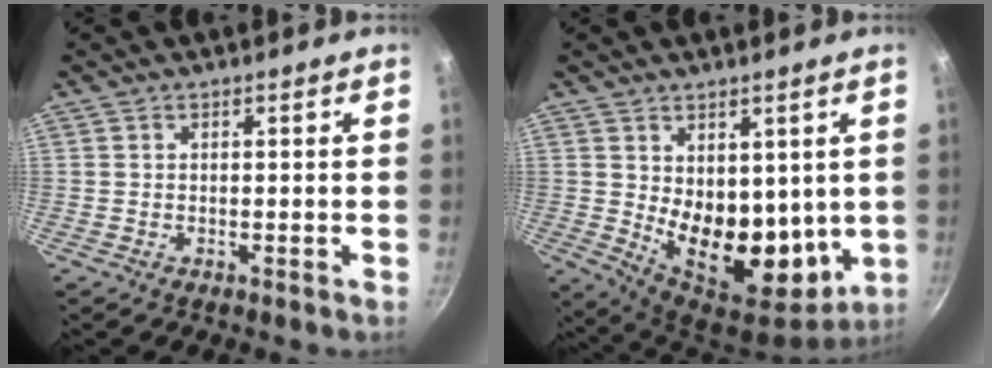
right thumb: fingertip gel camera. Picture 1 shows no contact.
{"total": 14.8, "force": [1.9, 9.6, 11.1], "torque": [-0.131, -0.058, 0.051]}